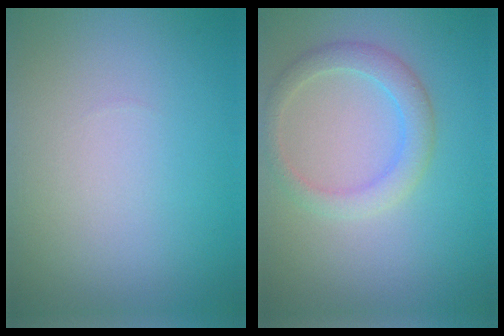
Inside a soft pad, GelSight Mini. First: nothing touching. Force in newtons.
{"total": 2.8, "press": 2.8, "slide": 0.3}